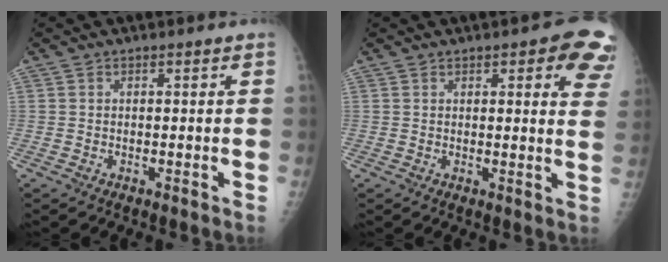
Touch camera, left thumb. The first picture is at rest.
{"total": 10.4, "force": [5.4, 3.3, 8.2], "torque": [-0.059, -0.018, 0.051]}